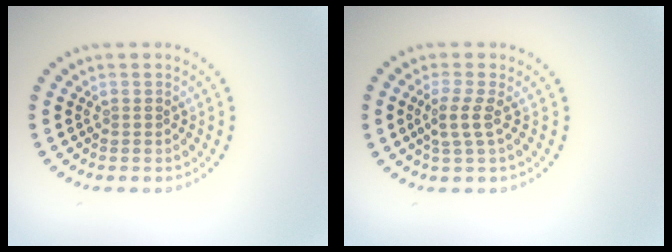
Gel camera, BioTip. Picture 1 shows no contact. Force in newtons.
{"total": 2.0, "press": 1.6, "slide": 1.2}